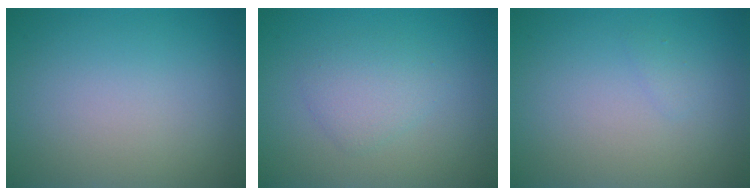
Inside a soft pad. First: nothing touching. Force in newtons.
{"total": 2.2, "press": 2.2, "slide": 0.0}
{"total": 0.6, "press": 0.6, "slide": 0.0}